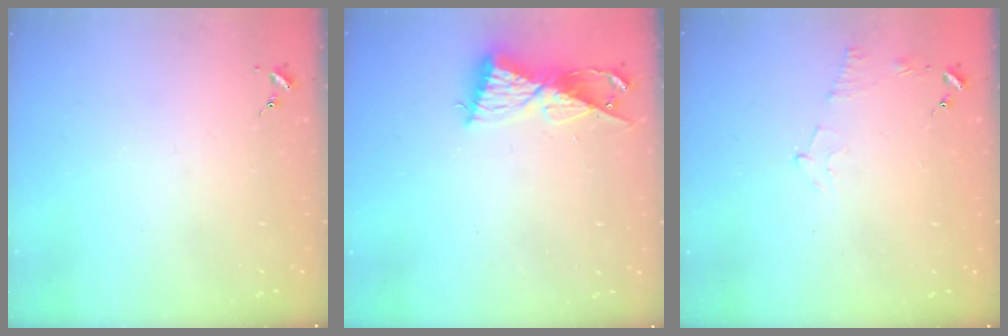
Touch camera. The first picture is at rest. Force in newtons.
{"total": 9.4, "press": 9.4, "slide": 0.6}
{"total": 4.7, "press": 4.5, "slide": 1.4}